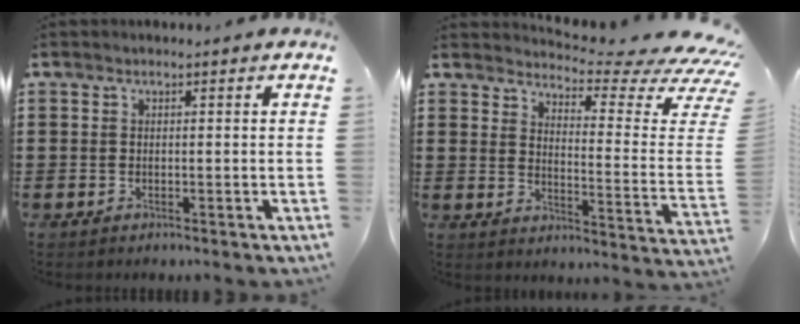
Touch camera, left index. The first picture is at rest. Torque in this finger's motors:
{"motor_torque": [2.14, 0.00, 0.40, 0.03]}